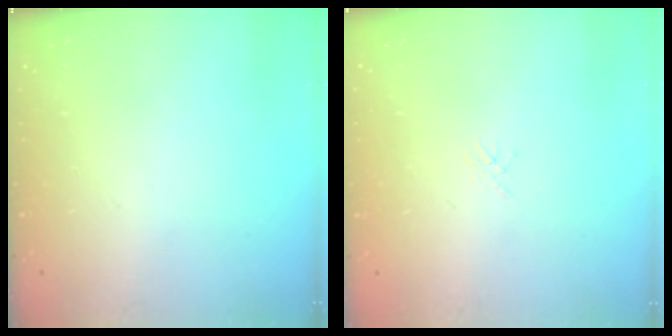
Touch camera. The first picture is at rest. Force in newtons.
{"total": 0.0}